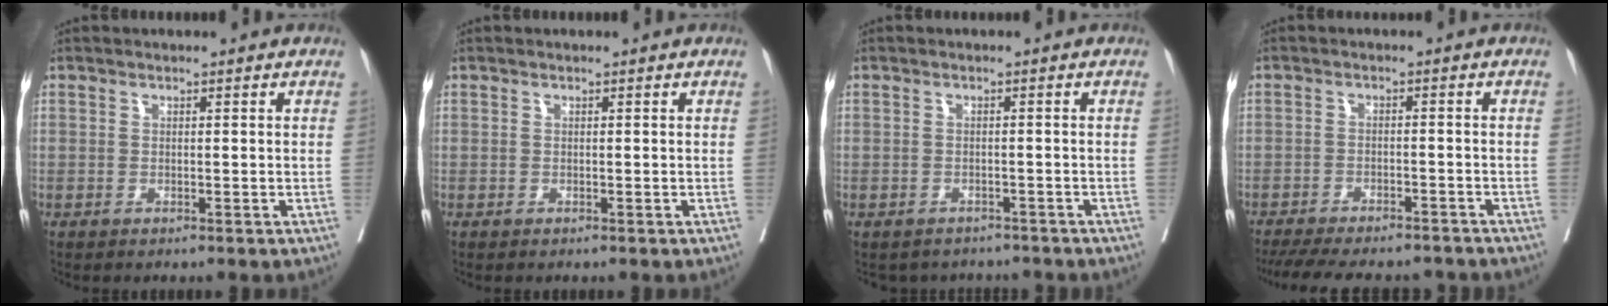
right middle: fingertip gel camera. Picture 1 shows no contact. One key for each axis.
{"total": 0.0}
{"total": 5.3, "fx": -4.9, "fy": 2.2, "fz": 0.2, "tx": 0.004, "ty": 0.008, "tz": -0.057}
{"total": 16.2, "fx": -14.4, "fy": 4.0, "fz": 6.3, "tx": -0.146, "ty": -0.016, "tz": -0.194}